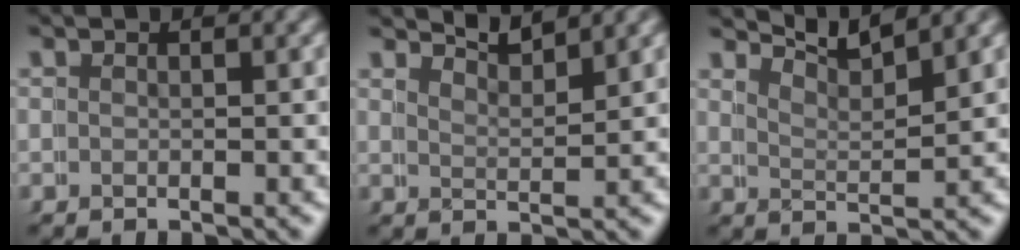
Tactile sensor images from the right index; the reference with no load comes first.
{"total": 3.4, "force": [3.3, -0.9, 0.2], "torque": [-0.008, 0.003, 0.053]}
{"total": 5.5, "force": [5.4, -0.5, 1.0], "torque": [-0.022, 0.011, 0.083]}